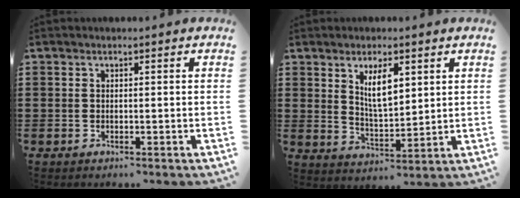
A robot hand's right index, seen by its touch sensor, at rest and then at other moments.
{"total": 5.8, "force": [2.6, 2.0, 4.8], "torque": [-0.086, -0.003, 0.043]}